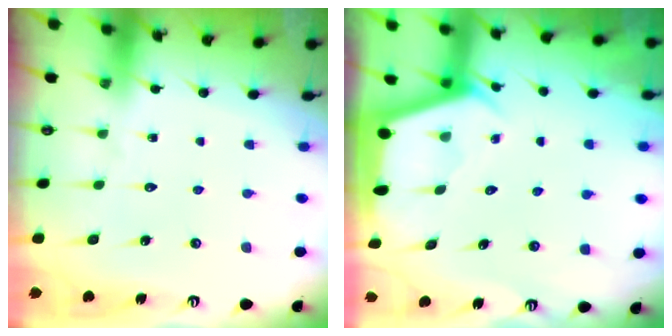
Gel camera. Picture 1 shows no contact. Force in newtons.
{"total": 2.2, "press": 2.2, "slide": 0.3}